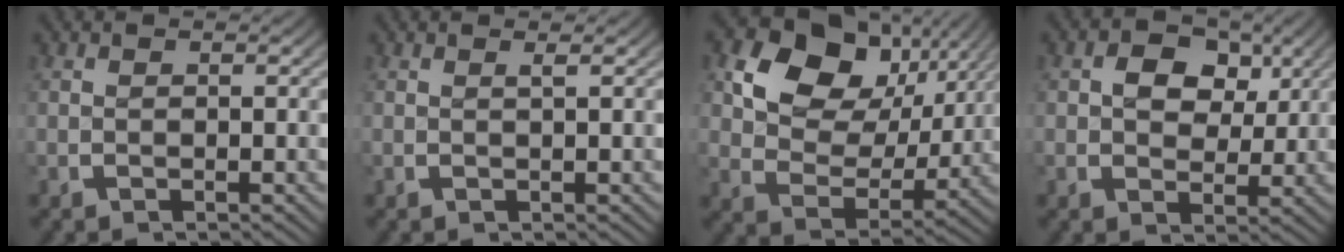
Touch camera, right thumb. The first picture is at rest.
{"total": 0.6, "force": [0.4, 0.0, 0.4], "torque": [-0.005, -0.001, 0.009]}
{"total": 13.8, "force": [4.7, 9.9, 8.5], "torque": [-0.144, 0.003, 0.058]}
{"total": 4.2, "force": [0.8, 3.4, 2.4], "torque": [-0.036, -0.020, 0.015]}